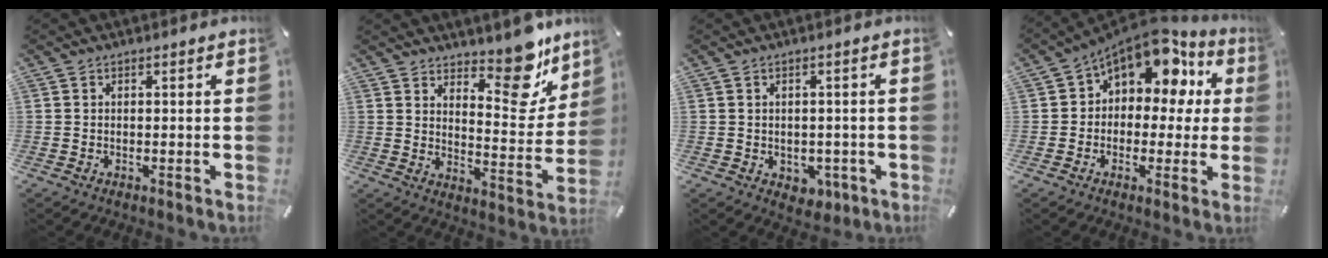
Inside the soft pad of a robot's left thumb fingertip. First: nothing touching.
{"total": 13.4, "force": [10.6, 5.6, 5.9], "torque": [-0.042, -0.106, 0.182]}
{"total": 3.3, "force": [-0.6, 3.0, 1.3], "torque": [0.003, -0.003, -0.013]}
{"total": 13.4, "force": [6.6, 8.6, 7.9], "torque": [-0.119, -0.047, 0.114]}